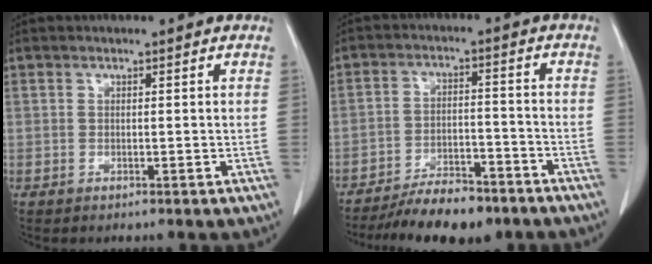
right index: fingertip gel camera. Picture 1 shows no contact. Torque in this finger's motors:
{"motor_torque": [0.29, -0.37, 0.56, 0.14]}